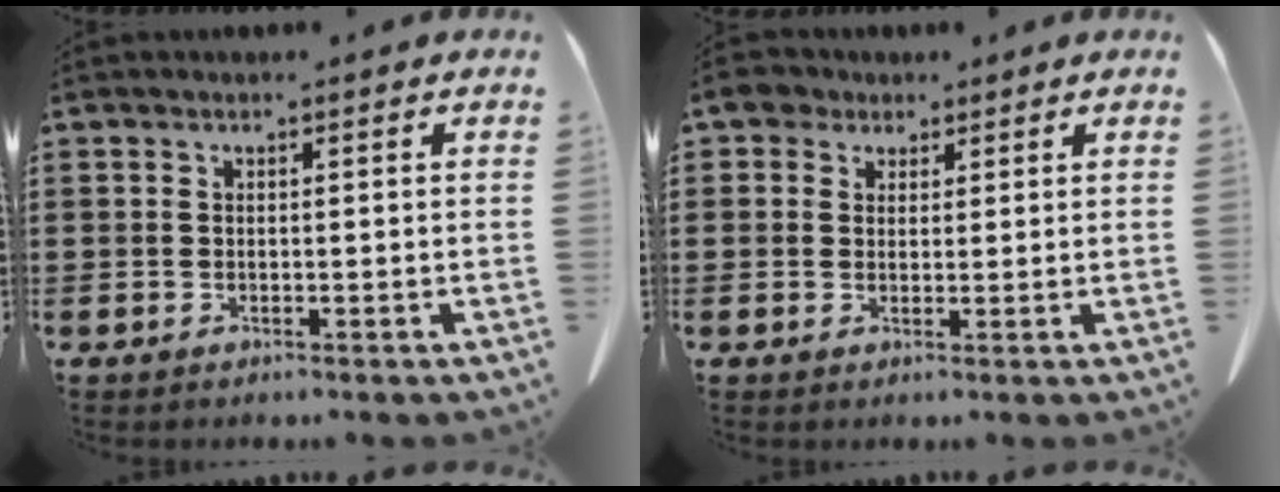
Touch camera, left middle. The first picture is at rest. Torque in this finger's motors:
{"motor_torque": [0.12, 0.15, 0.01, 0.02]}